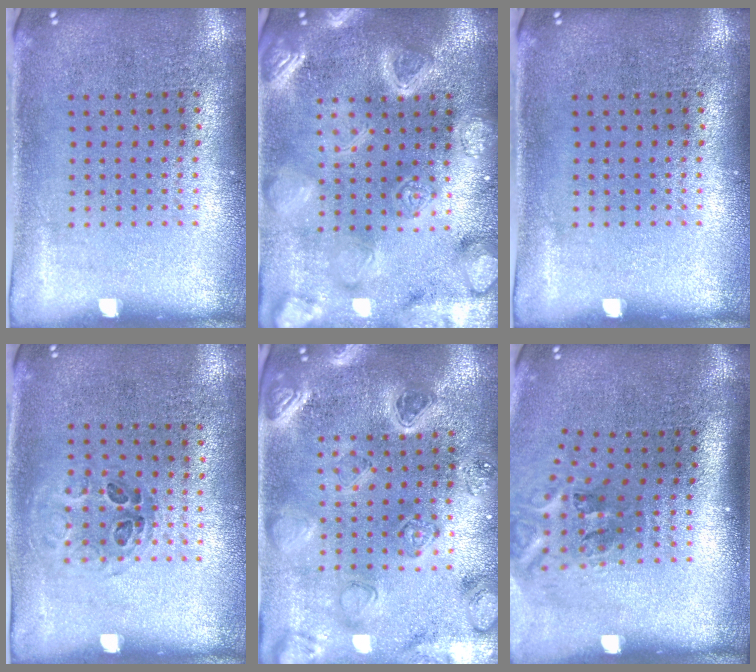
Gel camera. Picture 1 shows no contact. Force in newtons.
{"total": 5.5, "press": 5.5, "slide": 0.7}
{"total": 0.0}
{"total": 1.0, "press": 0.7, "slide": 0.7}
{"total": 2.3, "press": 2.3, "slide": 0.2}
{"total": 2.3, "press": 1.4, "slide": 1.9}